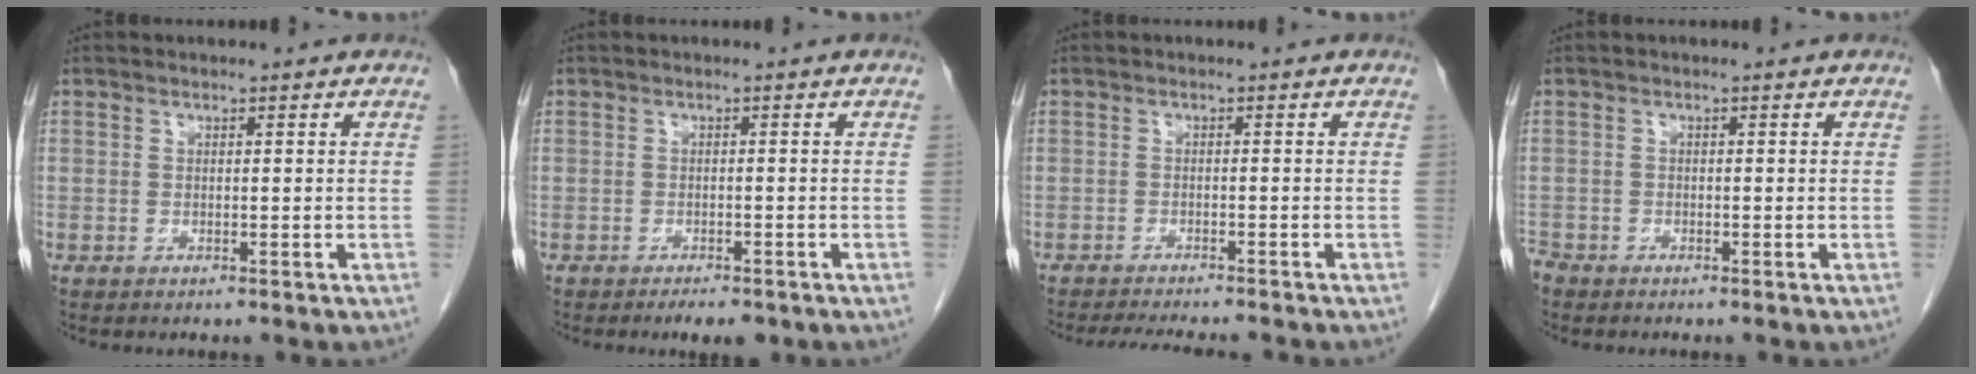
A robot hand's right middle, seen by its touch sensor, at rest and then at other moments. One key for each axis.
{"total": 2.8, "fx": -2.1, "fy": 0.9, "fz": 1.7, "tx": -0.023, "ty": -0.003, "tz": -0.026}
{"total": 8.6, "fx": -7.7, "fy": 0.9, "fz": 3.5, "tx": -0.048, "ty": -0.015, "tz": -0.107}
{"total": 1.6, "fx": -1.4, "fy": 0.6, "fz": 0.2, "tx": -0.004, "ty": -0.001, "tz": -0.026}